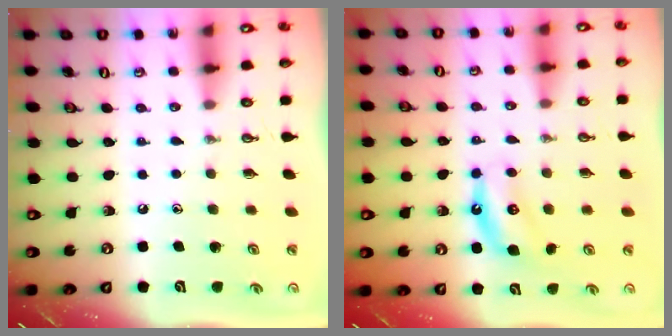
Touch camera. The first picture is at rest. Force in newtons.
{"total": 5.9, "press": 5.9, "slide": 0.9}